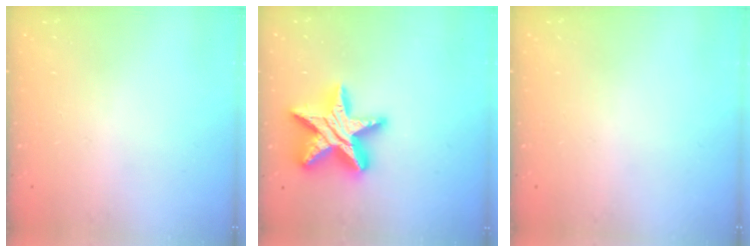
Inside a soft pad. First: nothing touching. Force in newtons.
{"total": 20.3, "press": 20.2, "slide": 1.8}
{"total": 0.0}